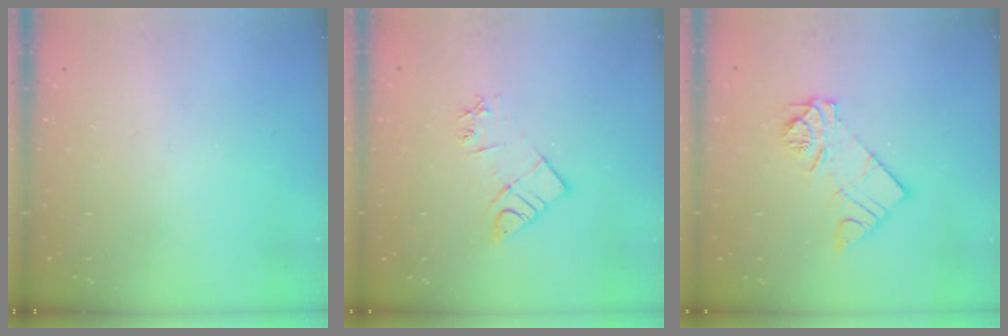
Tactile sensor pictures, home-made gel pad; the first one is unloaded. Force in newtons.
{"total": 8.6, "press": 8.6, "slide": 0.8}
{"total": 9.9, "press": 9.9, "slide": 0.7}